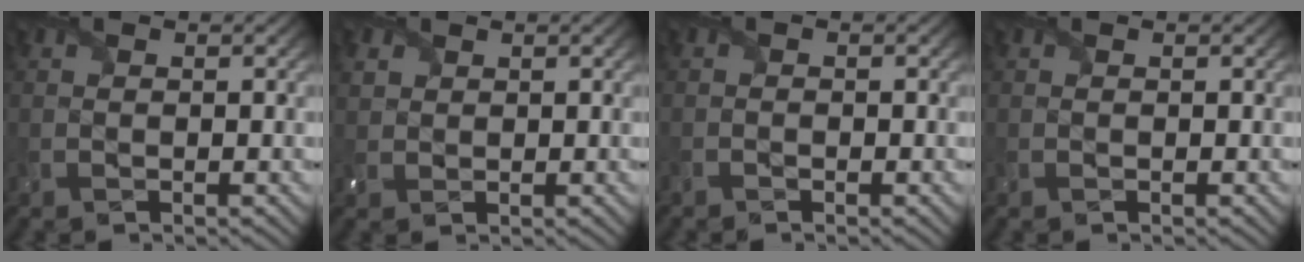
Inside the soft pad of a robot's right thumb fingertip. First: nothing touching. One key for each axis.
{"total": 1.7, "fx": 0.9, "fy": 1.3, "fz": 0.4, "tx": -0.016, "ty": 0.000, "tz": 0.020}
{"total": 0.6, "fx": -0.5, "fy": 0.2, "fz": 0.1, "tx": -0.002, "ty": -0.004, "tz": -0.009}
{"total": 0.0}